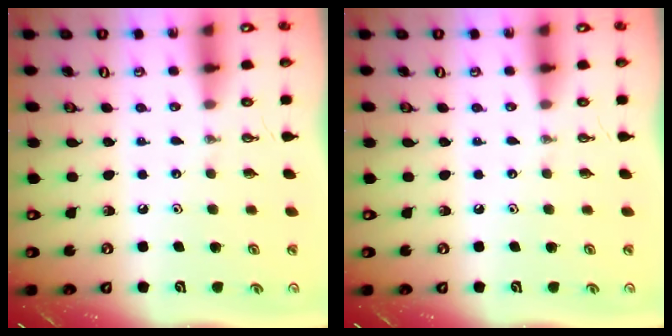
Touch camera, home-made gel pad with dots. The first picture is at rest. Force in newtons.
{"total": 0.0}